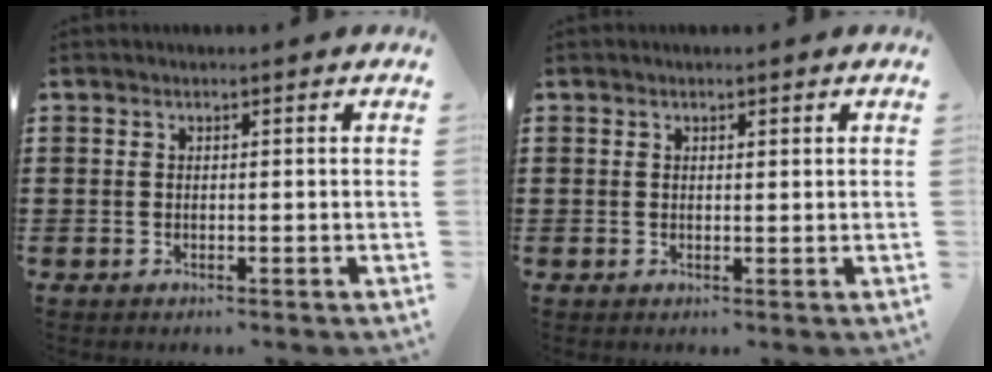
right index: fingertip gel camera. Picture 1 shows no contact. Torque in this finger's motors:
{"motor_torque": [-0.51, 0.82, 0.06, -0.01]}